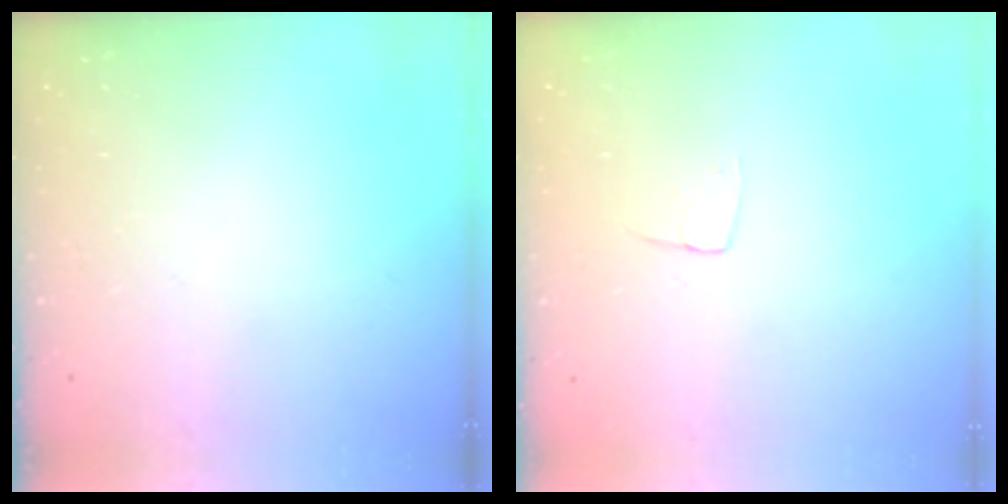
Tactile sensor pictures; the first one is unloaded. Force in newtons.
{"total": 3.4, "press": 3.4, "slide": 0.2}